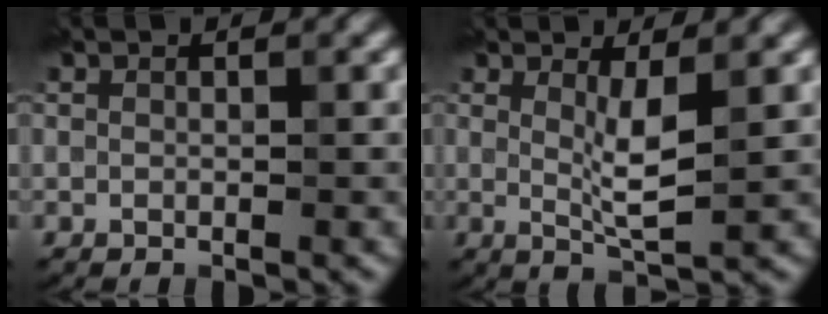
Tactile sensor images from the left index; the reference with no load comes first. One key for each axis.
{"total": 3.1, "fx": 0.7, "fy": 0.5, "fz": 3.0, "tx": -0.056, "ty": -0.012, "tz": 0.014}